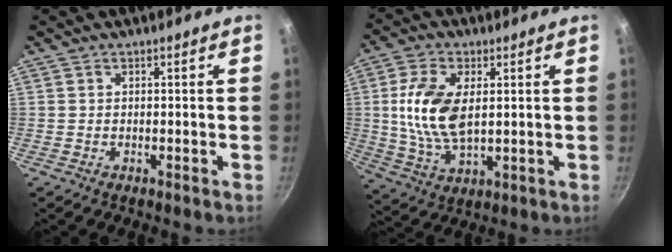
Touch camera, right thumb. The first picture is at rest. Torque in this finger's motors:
{"motor_torque": [0.76, 0.83, 1.29, -0.49, 0.48]}